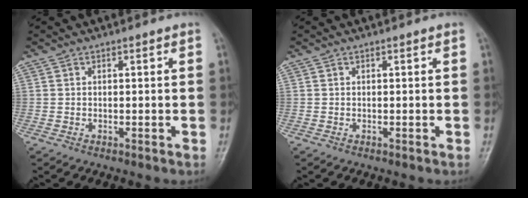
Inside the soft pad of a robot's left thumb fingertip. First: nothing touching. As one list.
[{"total": 0.0}]